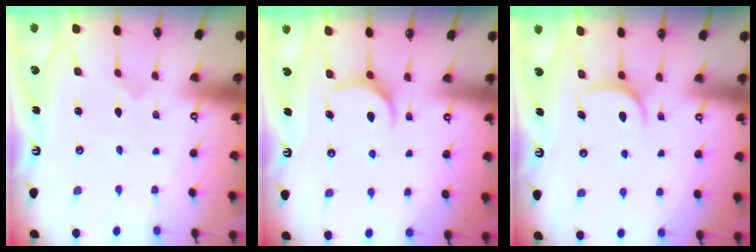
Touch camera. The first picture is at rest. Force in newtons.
{"total": 7.0, "press": 6.9, "slide": 0.7}
{"total": 6.2, "press": 6.2, "slide": 0.3}